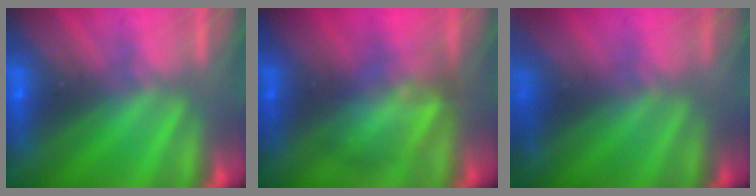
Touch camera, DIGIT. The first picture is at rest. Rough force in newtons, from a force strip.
{"total": 2.8}
{"total": 7.7}